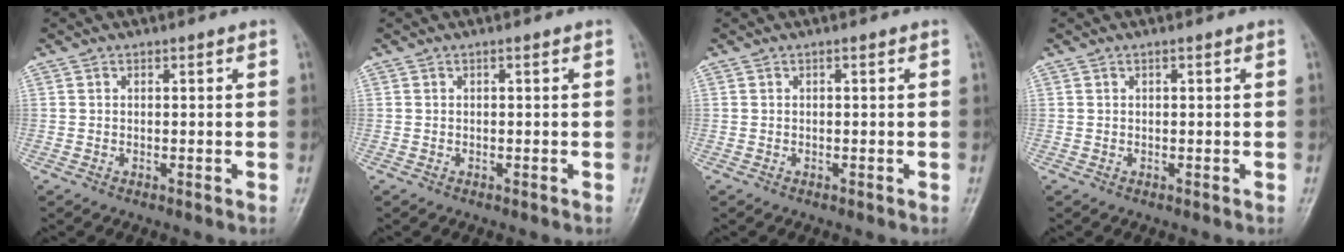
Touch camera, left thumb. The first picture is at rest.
{"total": 0.0}
{"total": 0.0}
{"total": 0.0}